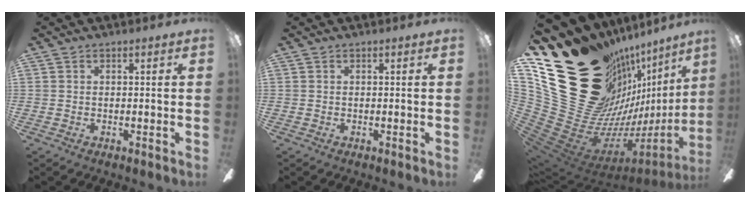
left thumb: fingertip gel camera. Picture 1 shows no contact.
{"total": 0.0}
{"total": 34.0, "force": [14.8, 22.1, 21.2], "torque": [-0.277, -0.185, 0.372]}